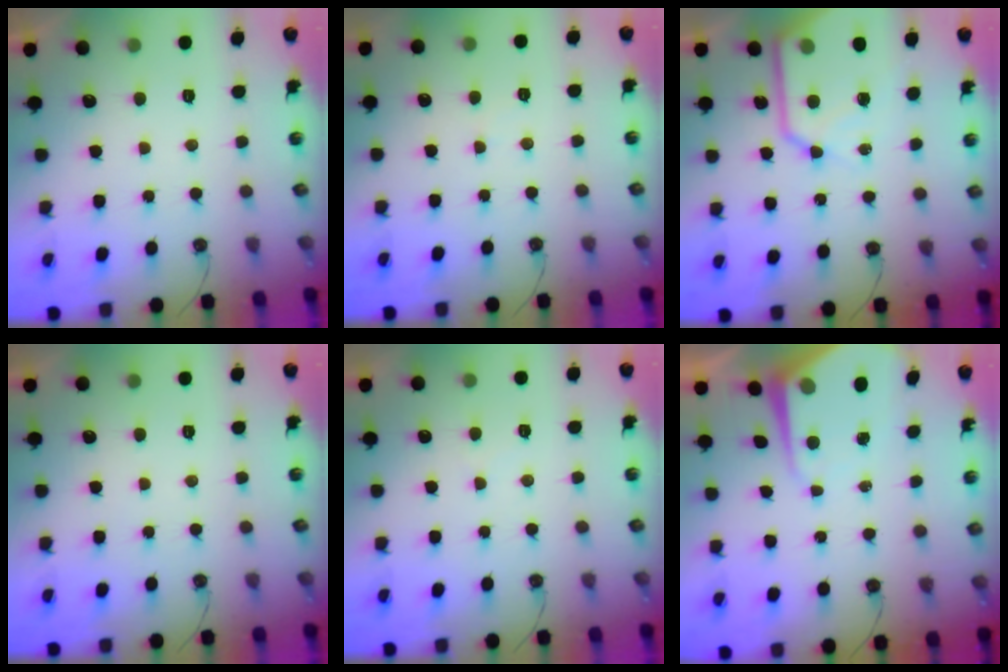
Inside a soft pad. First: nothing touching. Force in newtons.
{"total": 3.2, "press": 3.1, "slide": 0.5}
{"total": 13.4, "press": 13.3, "slide": 1.4}
{"total": 0.0}
{"total": 3.6, "press": 3.6, "slide": 0.5}
{"total": 6.4, "press": 6.4, "slide": 0.4}